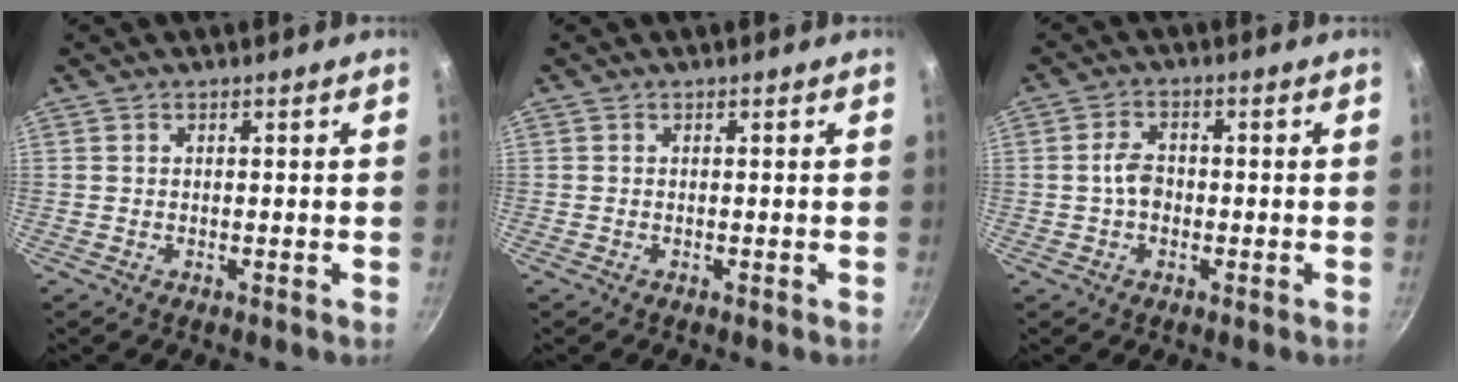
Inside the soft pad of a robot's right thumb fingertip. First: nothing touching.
{"total": 0.0}
{"total": 4.1, "force": [-0.5, 2.9, 2.8], "torque": [-0.041, 0.015, -0.012]}